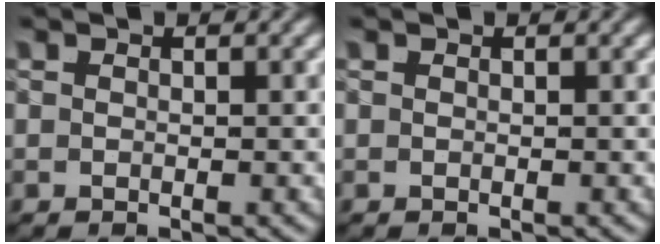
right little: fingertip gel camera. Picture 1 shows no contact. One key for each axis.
{"total": 0.0}